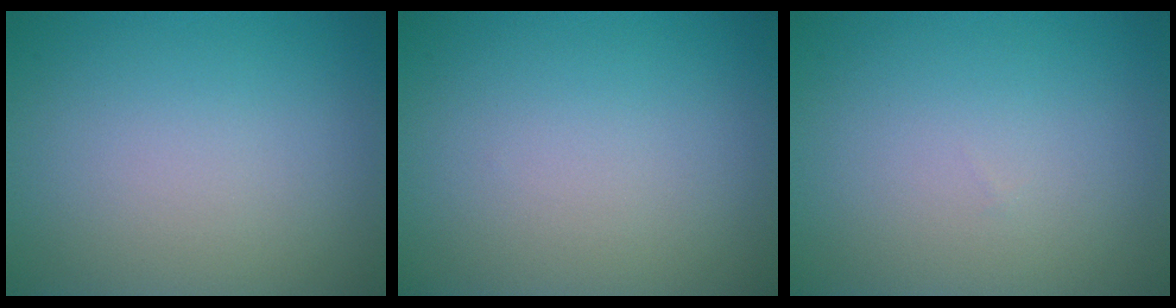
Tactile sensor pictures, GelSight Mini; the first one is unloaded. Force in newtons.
{"total": 0.0}
{"total": 0.0}